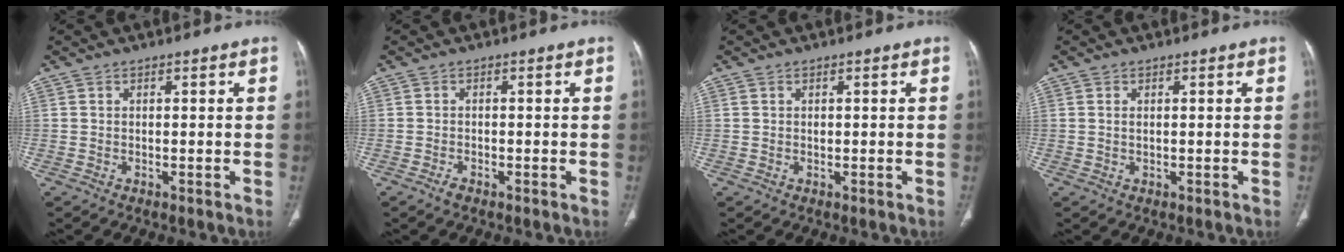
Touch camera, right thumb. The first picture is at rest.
{"total": 1.3, "force": [-0.9, 0.6, 0.7], "torque": [-0.018, 0.002, -0.018]}
{"total": 0.6, "force": [0.2, 0.4, 0.4], "torque": [-0.007, 0.000, 0.004]}
{"total": 0.8, "force": [0.3, 0.3, 0.6], "torque": [-0.017, 0.002, 0.008]}